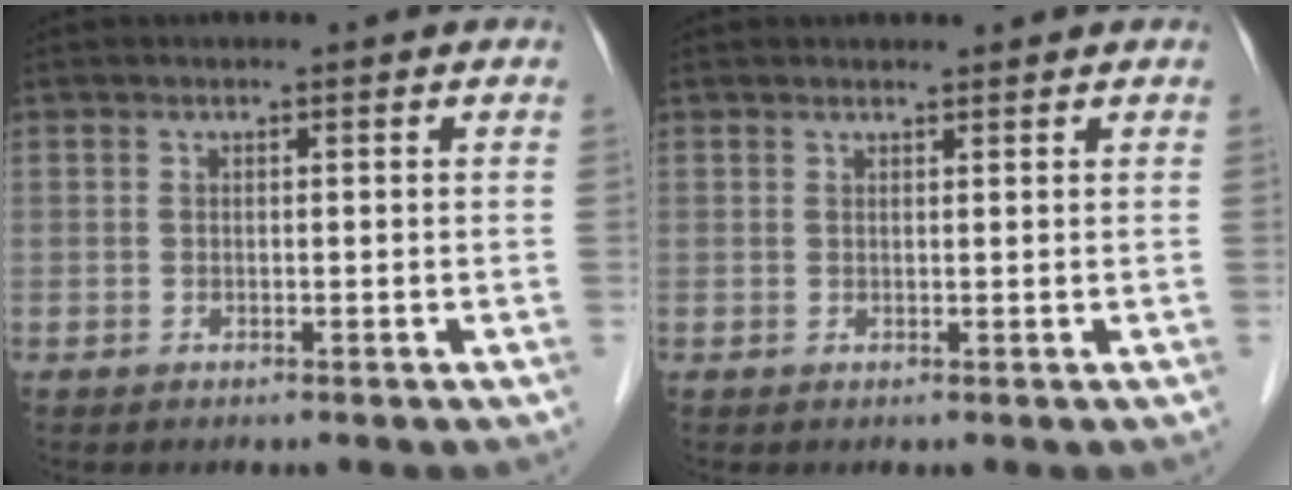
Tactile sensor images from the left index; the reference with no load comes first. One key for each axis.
{"total": 1.6, "fx": 1.6, "fy": 0.0, "fz": 0.2, "tx": -0.009, "ty": 0.009, "tz": 0.025}